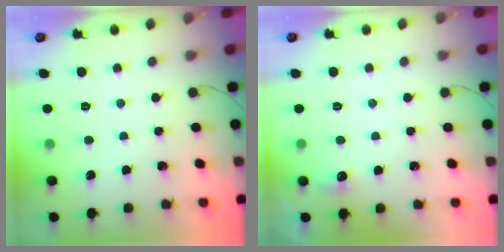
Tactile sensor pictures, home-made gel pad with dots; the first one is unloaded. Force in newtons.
{"total": 5.7, "press": 3.7, "slide": 4.4}